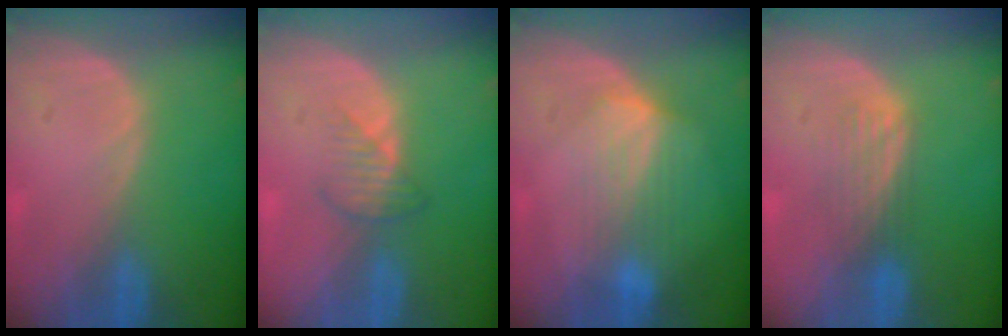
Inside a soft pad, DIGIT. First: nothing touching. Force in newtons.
{"total": 2.8, "press": 2.7, "slide": 0.8}
{"total": 7.1, "press": 6.4, "slide": 3.1}
{"total": 4.0, "press": 3.5, "slide": 2.1}